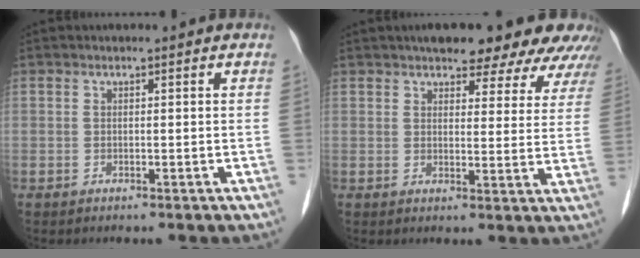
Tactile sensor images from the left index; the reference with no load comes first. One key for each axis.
{"total": 16.2, "fx": 13.7, "fy": 5.0, "fz": 7.1, "tx": -0.058, "ty": 0.011, "tz": 0.146}